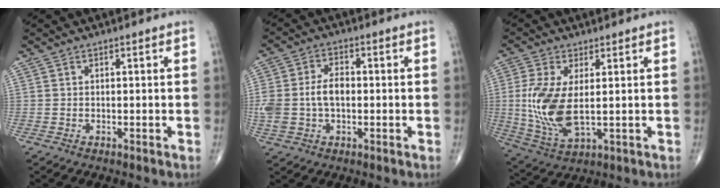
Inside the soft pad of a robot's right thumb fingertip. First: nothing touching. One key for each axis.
{"total": 8.6, "fx": -0.4, "fy": 5.5, "fz": 6.7, "tx": -0.145, "ty": 0.021, "tz": -0.005}
{"total": 11.8, "fx": 0.5, "fy": 5.4, "fz": 10.5, "tx": -0.236, "ty": -0.014, "tz": 0.022}